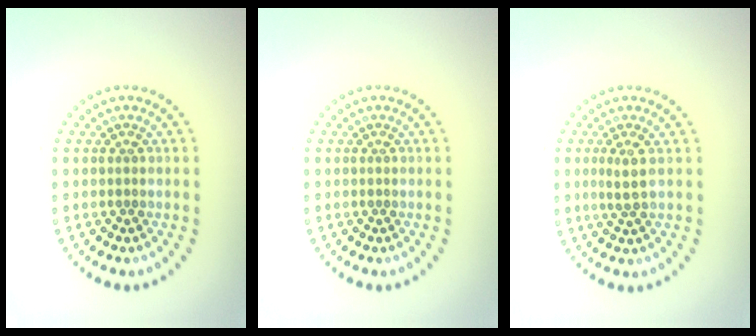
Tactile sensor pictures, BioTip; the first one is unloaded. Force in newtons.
{"total": 0.0}
{"total": 1.6, "press": 1.2, "slide": 1.0}